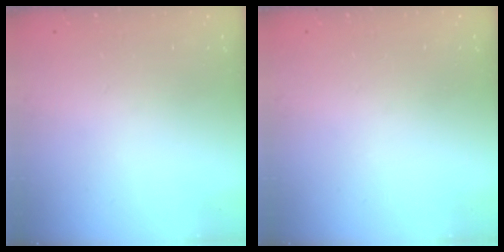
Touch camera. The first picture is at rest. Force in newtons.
{"total": 0.0}